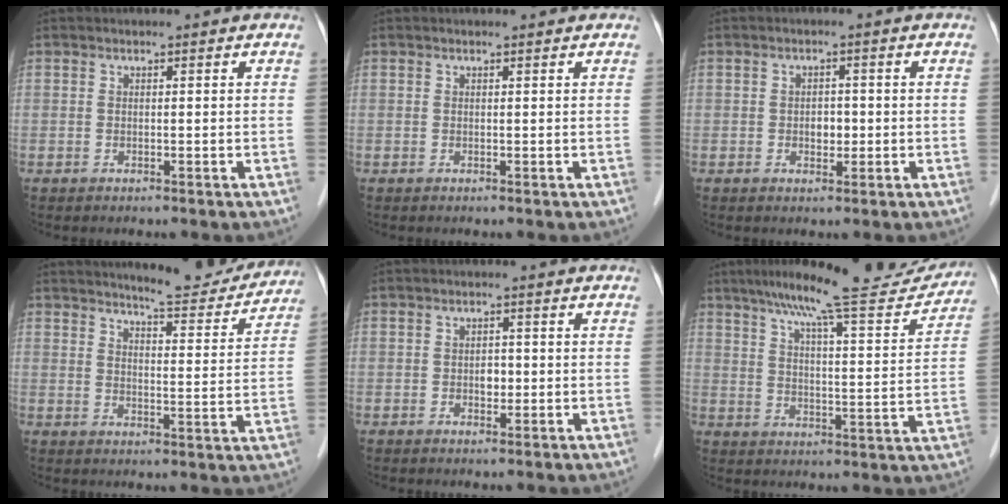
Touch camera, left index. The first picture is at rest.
{"total": 0.0}
{"total": 2.2, "force": [-0.7, 1.4, 1.5], "torque": [-0.021, -0.002, -0.009]}
{"total": 10.7, "force": [10.2, 1.2, 3.0], "torque": [-0.035, -0.024, 0.125]}
{"total": 1.7, "force": [-0.7, 1.1, 1.2], "torque": [-0.017, -0.002, -0.009]}
{"total": 17.3, "force": [15.5, 1.2, 7.6], "torque": [-0.115, -0.015, 0.213]}